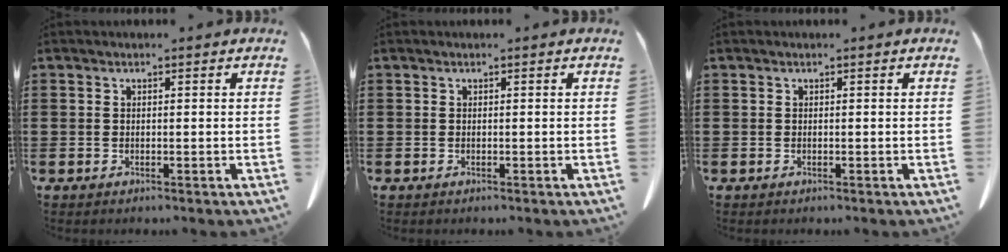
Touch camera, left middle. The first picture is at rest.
{"total": 0.0}
{"total": 0.0}